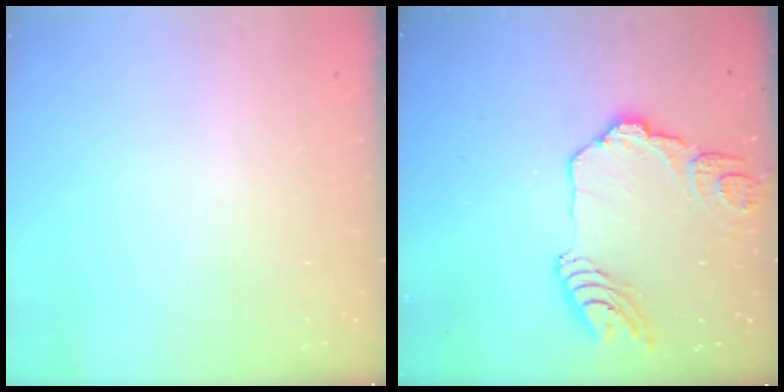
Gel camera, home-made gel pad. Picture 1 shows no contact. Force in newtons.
{"total": 16.2, "press": 16.1, "slide": 1.6}